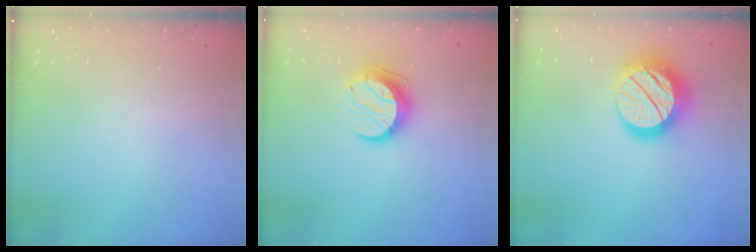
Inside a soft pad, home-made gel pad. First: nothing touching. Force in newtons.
{"total": 10.1, "press": 10.1, "slide": 0.5}
{"total": 16.8, "press": 16.8, "slide": 1.3}